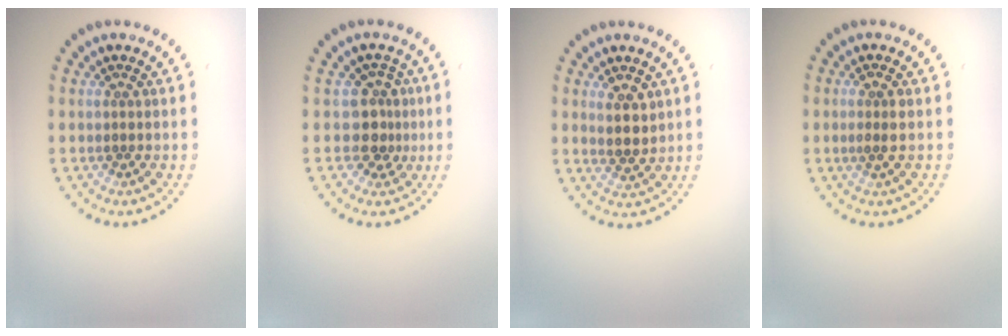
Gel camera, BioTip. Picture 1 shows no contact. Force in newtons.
{"total": 2.6, "press": 1.9, "slide": 1.8}
{"total": 2.6, "press": 2.3, "slide": 1.1}
{"total": 1.5, "press": 1.3, "slide": 0.7}